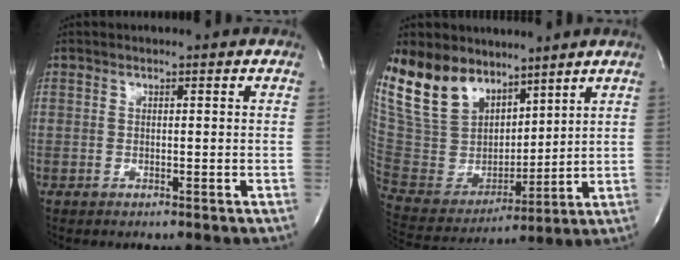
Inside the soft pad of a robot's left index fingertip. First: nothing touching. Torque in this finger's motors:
{"motor_torque": [1.09, -1.04, 1.05, 0.21]}